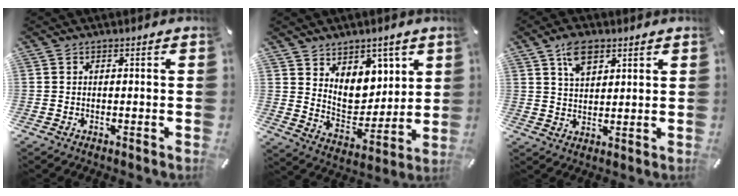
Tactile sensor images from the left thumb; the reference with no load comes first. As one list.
[{"total": 9.7, "force": [5.5, 7.5, 2.6], "torque": [-0.033, -0.064, 0.107]}, {"total": 6.7, "force": [3.8, 3.9, 3.8], "torque": [-0.070, -0.001, 0.069]}]